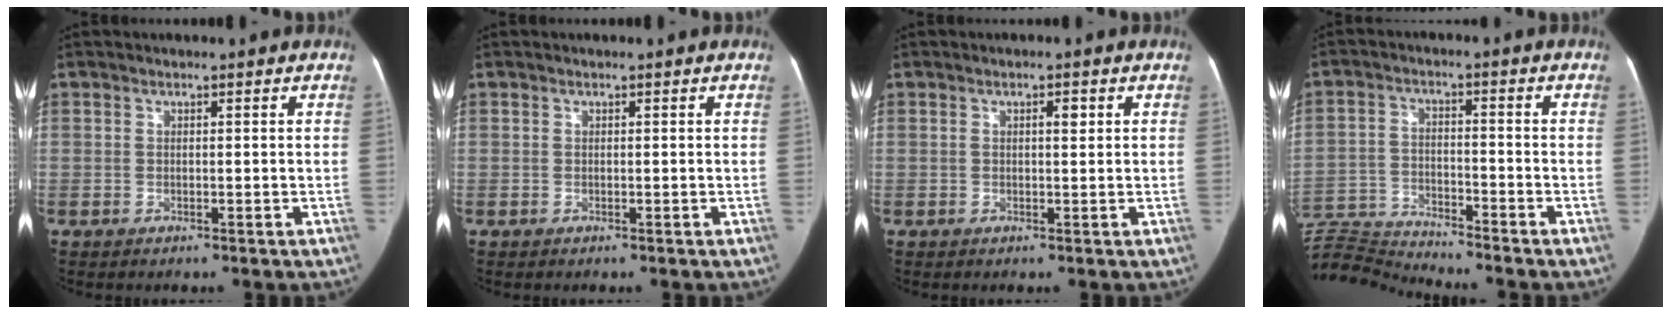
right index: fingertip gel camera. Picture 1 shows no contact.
{"total": 0.0}
{"total": 1.6, "force": [0.5, 0.5, 1.4], "torque": [-0.022, 0.003, 0.006]}
{"total": 9.5, "force": [-9.3, -1.6, 0.1], "torque": [-0.005, 0.005, -0.173]}